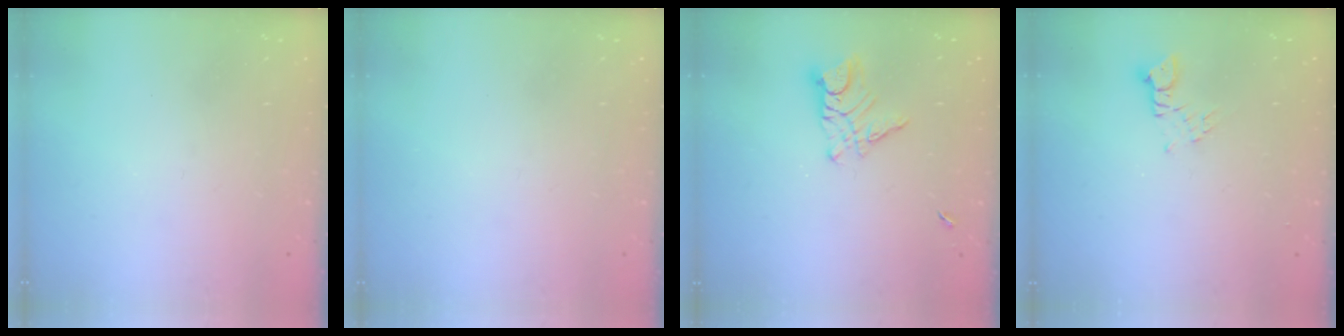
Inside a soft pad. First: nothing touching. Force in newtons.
{"total": 0.0}
{"total": 8.4, "press": 8.4, "slide": 0.7}
{"total": 2.2, "press": 2.2, "slide": 0.2}